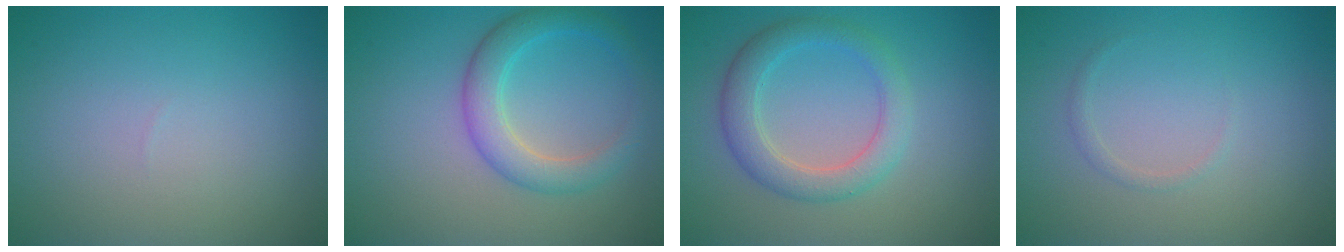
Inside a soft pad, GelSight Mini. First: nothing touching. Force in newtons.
{"total": 3.7, "press": 3.7, "slide": 0.2}
{"total": 3.7, "press": 3.7, "slide": 0.3}
{"total": 0.7, "press": 0.7, "slide": 0.1}